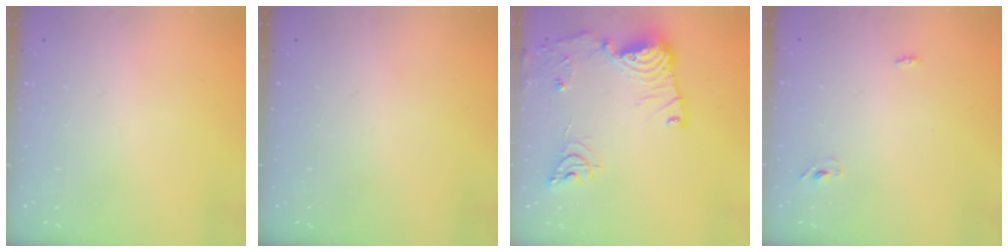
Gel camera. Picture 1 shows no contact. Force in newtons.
{"total": 0.0}
{"total": 15.7, "press": 15.6, "slide": 1.7}
{"total": 2.9, "press": 2.7, "slide": 1.0}